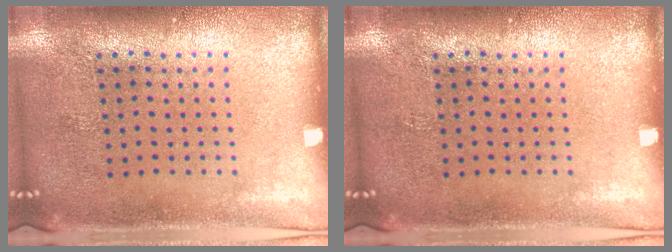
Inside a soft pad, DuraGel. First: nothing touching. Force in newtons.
{"total": 0.0}